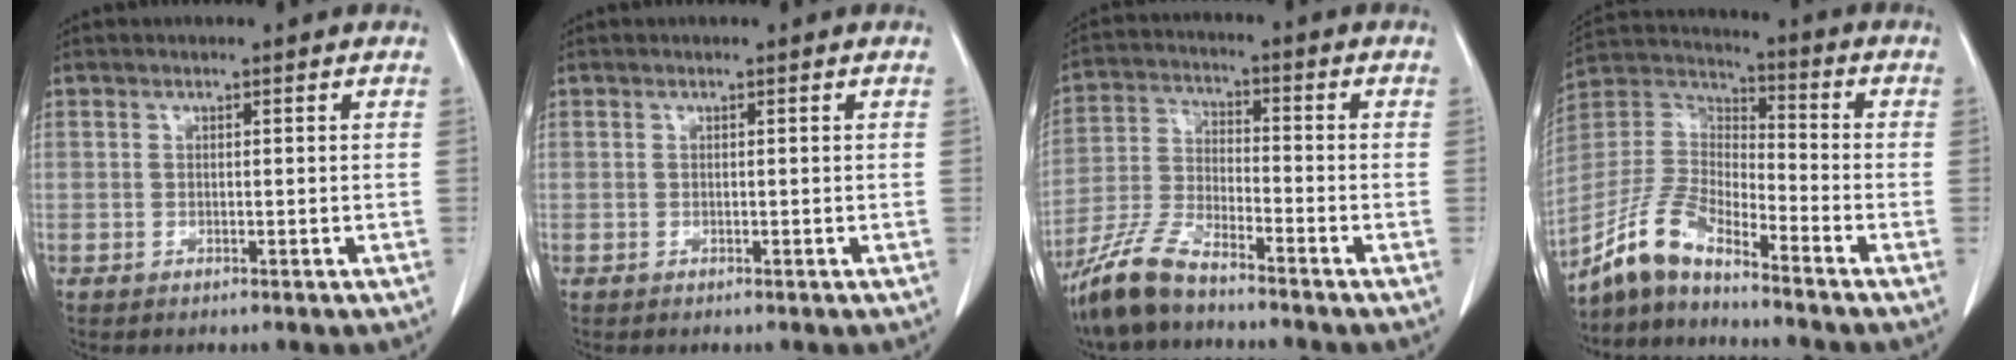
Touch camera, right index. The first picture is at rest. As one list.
[{"total": 0.0}, {"total": 9.4, "force": [-7.7, 1.8, 5.1], "torque": [-0.116, -0.018, -0.156]}, {"total": 10.3, "force": [-8.7, 2.0, 5.1], "torque": [-0.125, 0.014, -0.175]}]